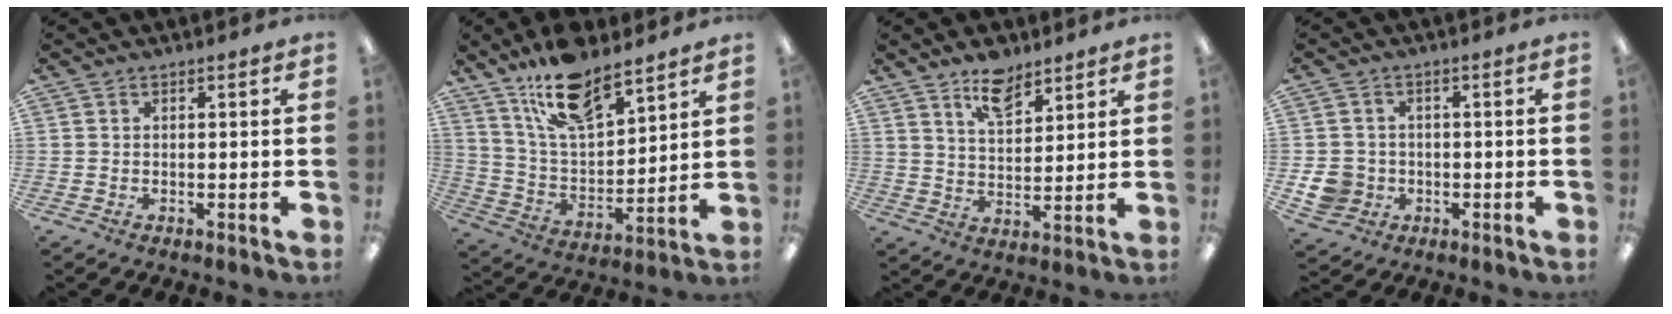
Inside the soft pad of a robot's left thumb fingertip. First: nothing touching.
{"total": 16.7, "force": [12.5, 6.5, 9.0], "torque": [-0.161, -0.065, 0.219]}
{"total": 8.7, "force": [6.6, 4.1, 3.8], "torque": [-0.053, -0.035, 0.116]}
{"total": 6.0, "force": [-1.3, 5.5, 2.0], "torque": [-0.035, 0.009, -0.021]}